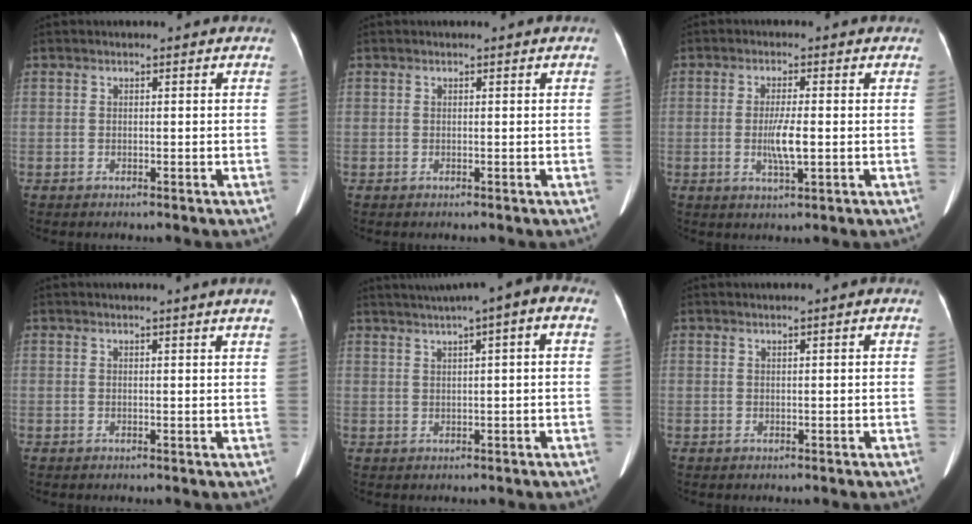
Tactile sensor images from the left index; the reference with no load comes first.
{"total": 0.0}
{"total": 4.1, "force": [-0.9, 0.5, 3.9], "torque": [-0.076, -0.020, -0.015]}
{"total": 2.9, "force": [2.3, -0.9, 1.6], "torque": [-0.019, -0.016, 0.016]}
{"total": 8.9, "force": [4.7, 0.4, 7.6], "torque": [-0.118, 0.023, 0.062]}
{"total": 0.7, "force": [0.0, -0.3, 0.6], "torque": [-0.014, -0.015, 0.002]}